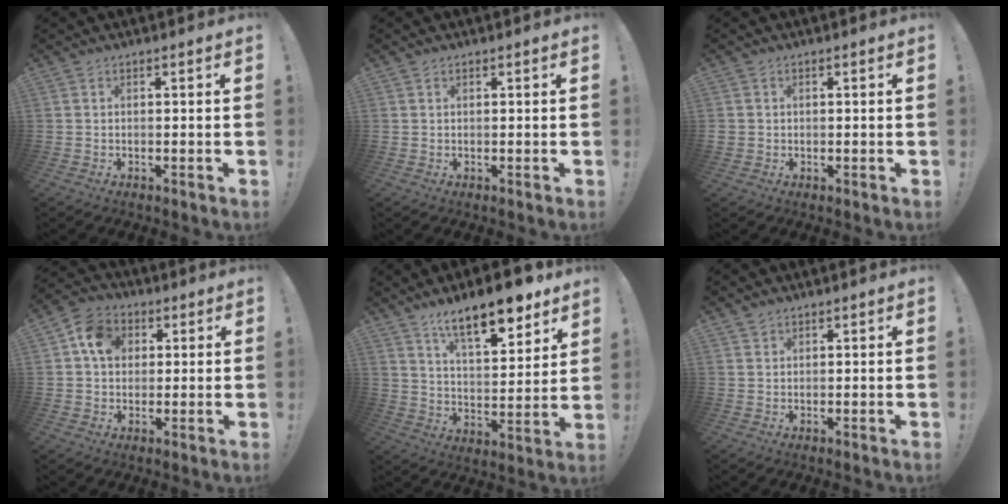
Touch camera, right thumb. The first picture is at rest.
{"total": 0.5, "force": [0.4, 0.2, 0.2], "torque": [0.003, -0.002, 0.007]}
{"total": 1.2, "force": [0.1, 1.2, 0.3], "torque": [-0.005, 0.003, 0.003]}
{"total": 10.6, "force": [3.0, 8.6, 5.3], "torque": [-0.080, 0.005, 0.059]}
{"total": 15.8, "force": [10.9, 5.1, 10.3], "torque": [-0.158, -0.070, 0.181]}
{"total": 1.3, "force": [1.2, 0.6, 0.3], "torque": [0.003, -0.005, 0.021]}